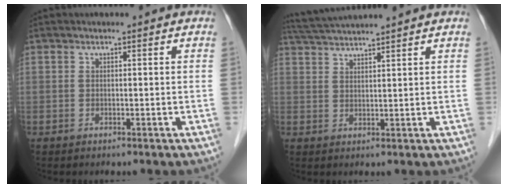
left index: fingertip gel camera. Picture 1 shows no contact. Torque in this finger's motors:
{"motor_torque": [0.94, -1.20, 0.10, 0.06]}